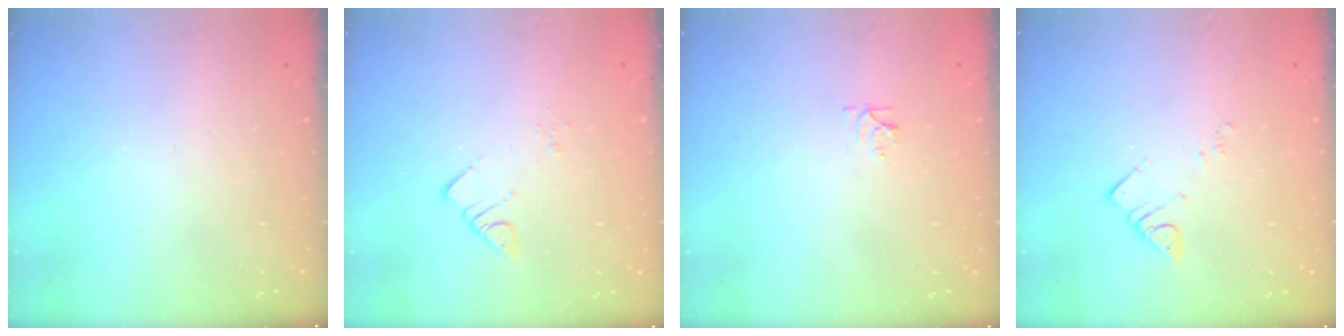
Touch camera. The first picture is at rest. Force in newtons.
{"total": 2.6, "press": 2.6, "slide": 0.1}
{"total": 4.6, "press": 4.6, "slide": 0.7}
{"total": 3.8, "press": 3.7, "slide": 0.5}